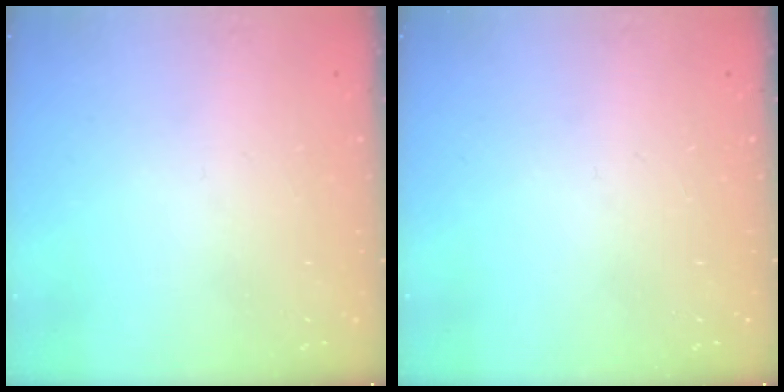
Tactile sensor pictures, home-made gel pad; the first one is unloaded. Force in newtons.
{"total": 0.0}